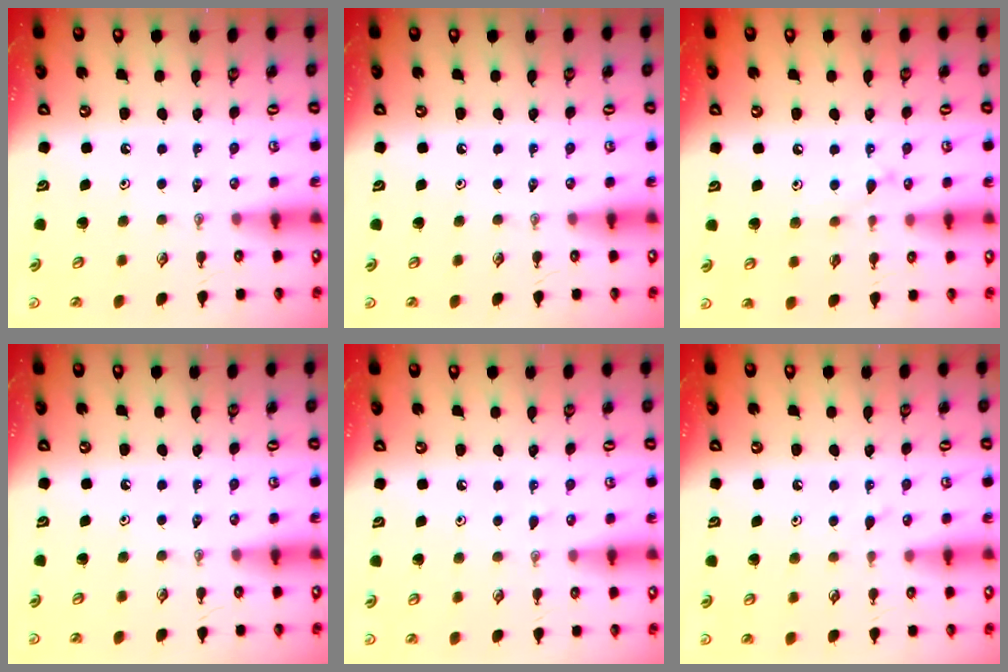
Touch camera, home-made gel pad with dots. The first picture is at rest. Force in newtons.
{"total": 0.0}
{"total": 8.2, "press": 8.2, "slide": 0.5}
{"total": 0.0}
{"total": 4.3, "press": 4.3, "slide": 0.6}
{"total": 6.3, "press": 6.2, "slide": 0.7}